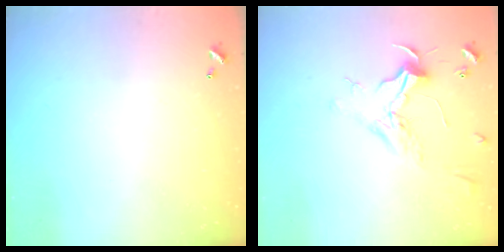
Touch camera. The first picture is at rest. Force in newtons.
{"total": 2.4, "press": 2.2, "slide": 0.9}